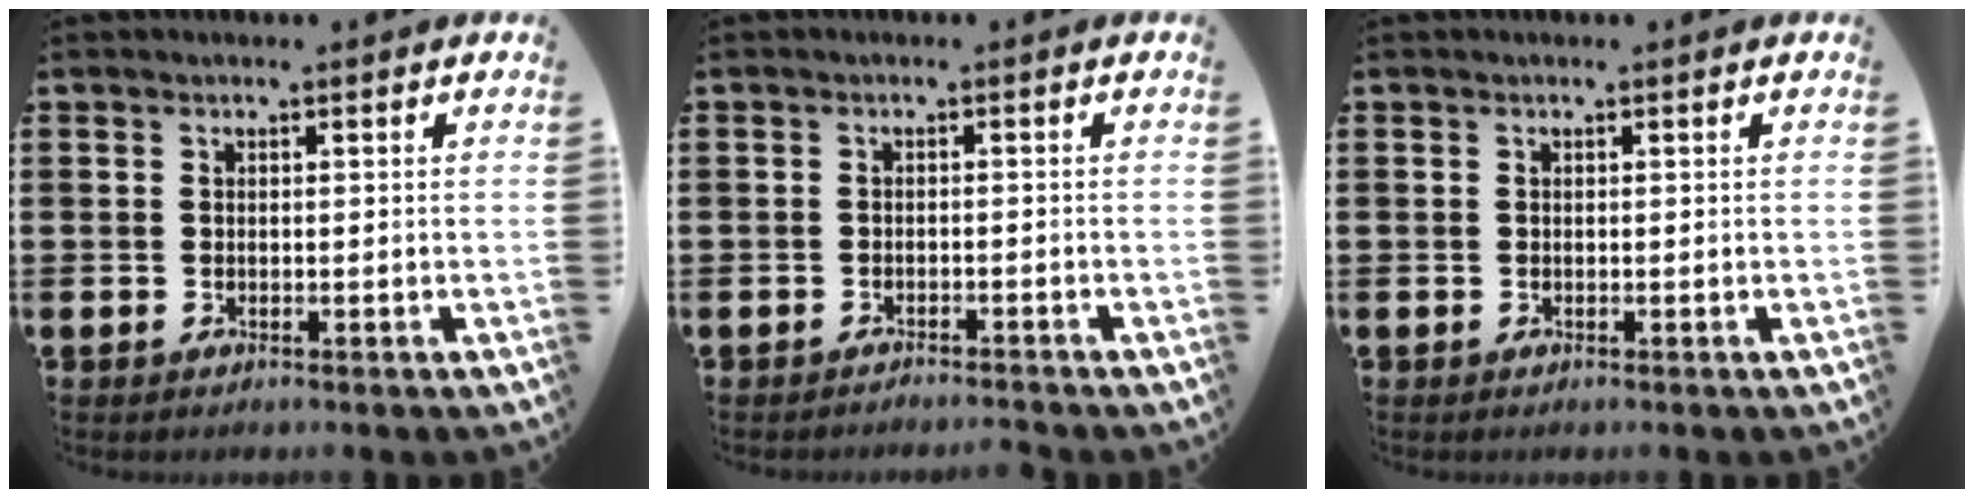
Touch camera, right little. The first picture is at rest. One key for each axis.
{"total": 1.2, "fx": -1.2, "fy": -0.1, "fz": 0.0, "tx": -0.001, "ty": 0.002, "tz": -0.025}
{"total": 0.0}